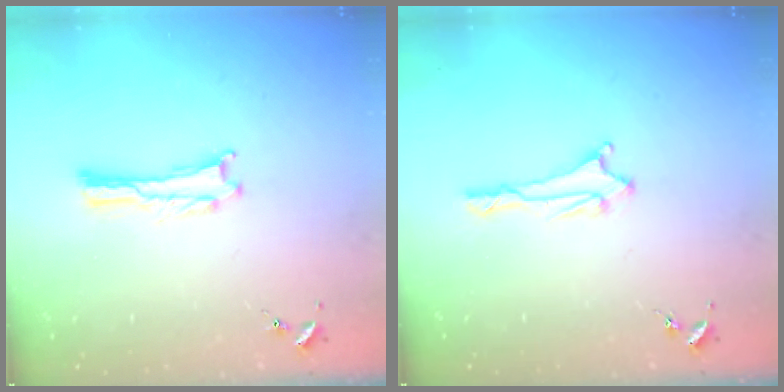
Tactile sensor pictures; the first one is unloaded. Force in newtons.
{"total": 1.7, "press": 1.6, "slide": 0.5}